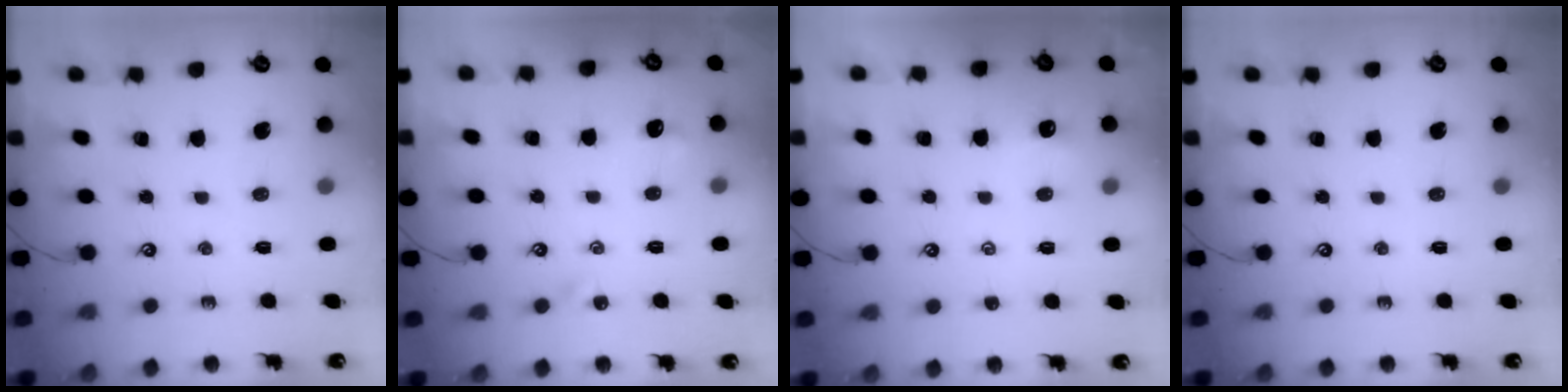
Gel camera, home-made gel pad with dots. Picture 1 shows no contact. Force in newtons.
{"total": 2.0, "press": 1.9, "slide": 0.5}
{"total": 0.5, "press": 0.4, "slide": 0.3}
{"total": 0.0}